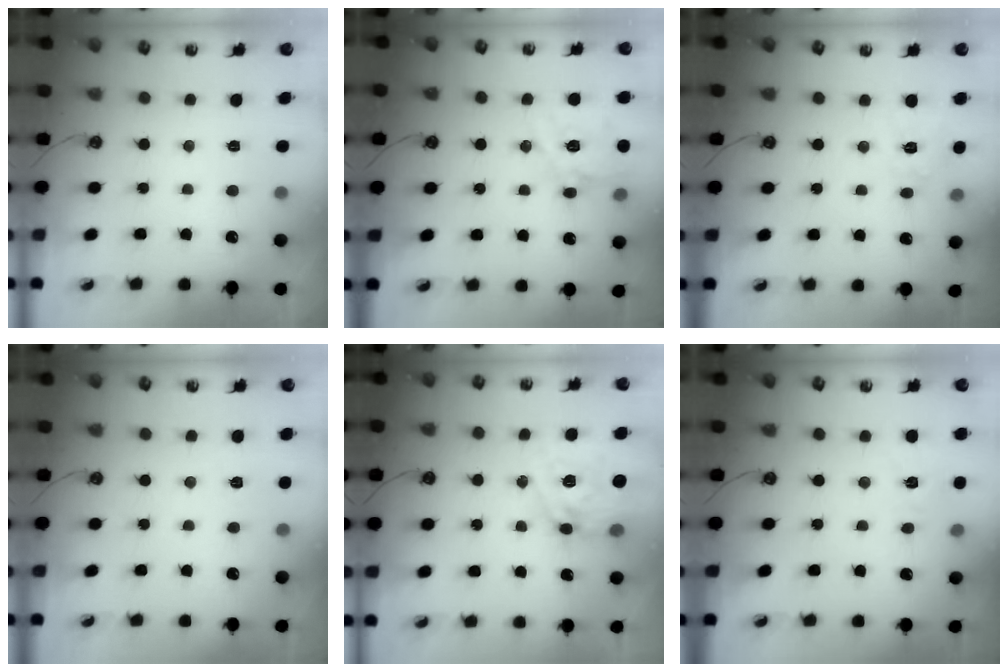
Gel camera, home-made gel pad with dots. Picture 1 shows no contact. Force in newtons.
{"total": 14.2, "press": 14.0, "slide": 1.9}
{"total": 8.5, "press": 8.5, "slide": 0.8}
{"total": 3.8, "press": 3.8, "slide": 0.5}
{"total": 14.0, "press": 13.9, "slide": 1.3}
{"total": 4.7, "press": 4.7, "slide": 0.5}